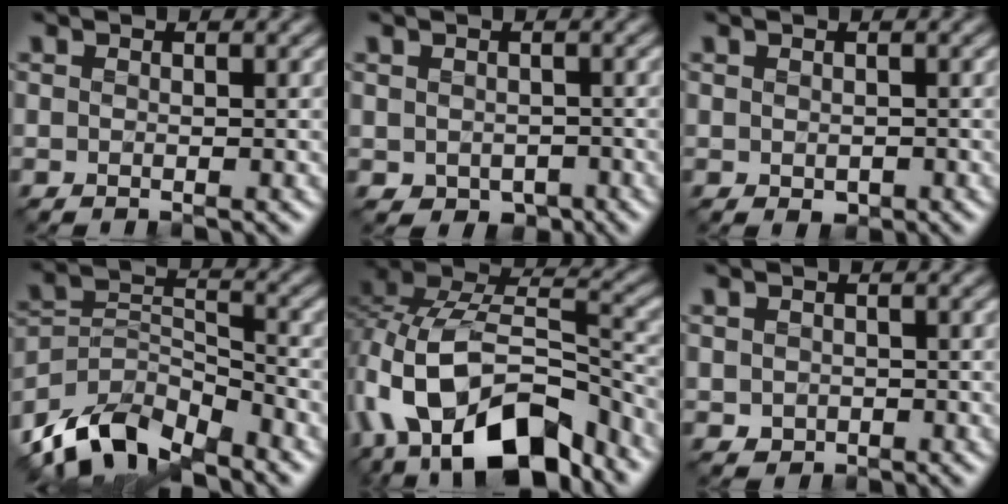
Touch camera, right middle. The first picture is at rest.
{"total": 2.0, "force": [-0.8, 1.6, 0.9], "torque": [-0.019, -0.010, -0.011]}
{"total": 0.7, "force": [-0.2, 0.5, 0.4], "torque": [-0.007, -0.003, 0.000]}
{"total": 8.9, "force": [-7.1, 3.6, 4.0], "torque": [-0.072, -0.007, -0.142]}
{"total": 14.1, "force": [-8.0, 6.8, 9.5], "torque": [-0.180, 0.014, -0.148]}
{"total": 1.1, "force": [-0.2, 1.0, 0.3], "torque": [-0.007, -0.004, -0.003]}